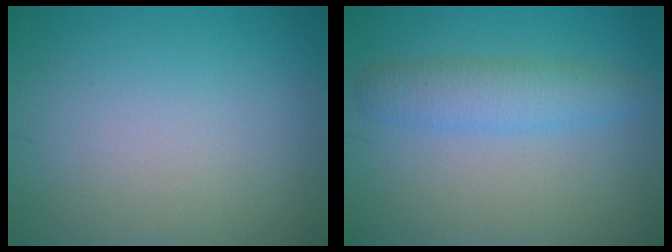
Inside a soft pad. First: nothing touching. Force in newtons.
{"total": 3.3, "press": 3.3, "slide": 0.0}